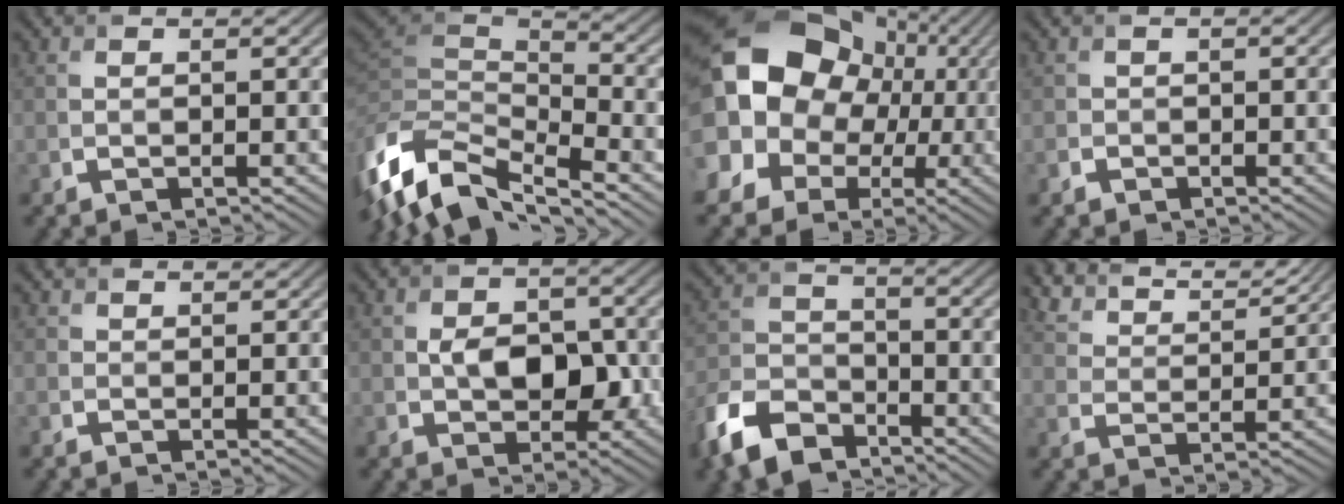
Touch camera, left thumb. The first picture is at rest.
{"total": 12.8, "force": [-7.1, 5.2, 9.3], "torque": [-0.232, -0.012, -0.128]}
{"total": 19.5, "force": [3.4, 16.4, 10.0], "torque": [-0.236, 0.012, 0.042]}
{"total": 1.1, "force": [-0.8, 0.7, -0.4], "torque": [0.013, -0.001, -0.020]}
{"total": 0.7, "force": [0.4, 0.1, -0.5], "torque": [0.014, -0.001, 0.005]}
{"total": 5.4, "force": [-0.6, 3.8, 3.8], "torque": [-0.058, -0.008, -0.011]}
{"total": 9.2, "force": [-6.7, 4.6, 4.4], "torque": [-0.103, -0.013, -0.151]}
{"total": 7.4, "force": [6.8, 1.5, 2.5], "torque": [-0.067, 0.006, 0.118]}